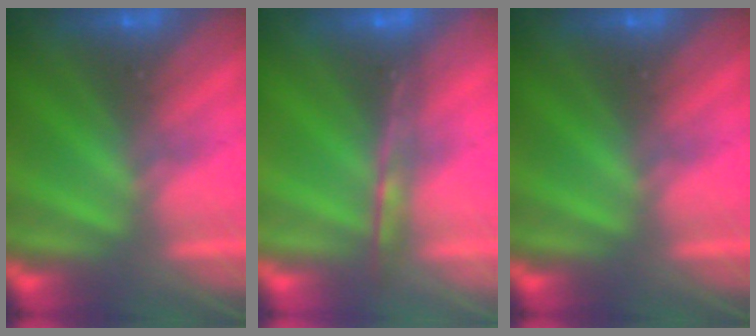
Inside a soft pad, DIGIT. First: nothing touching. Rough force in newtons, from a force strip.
{"total": 4.8}
{"total": 0.0}